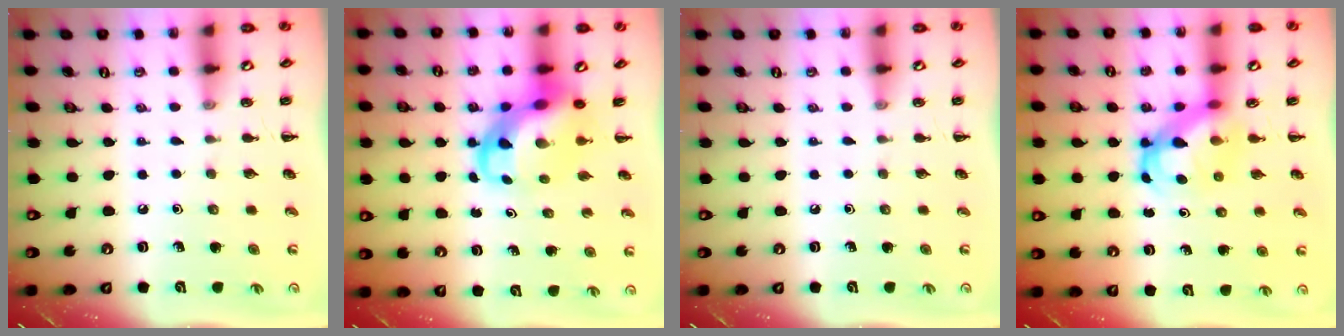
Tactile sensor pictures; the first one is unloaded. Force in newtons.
{"total": 7.2, "press": 6.9, "slide": 2.0}
{"total": 0.0}
{"total": 5.5, "press": 5.3, "slide": 1.3}